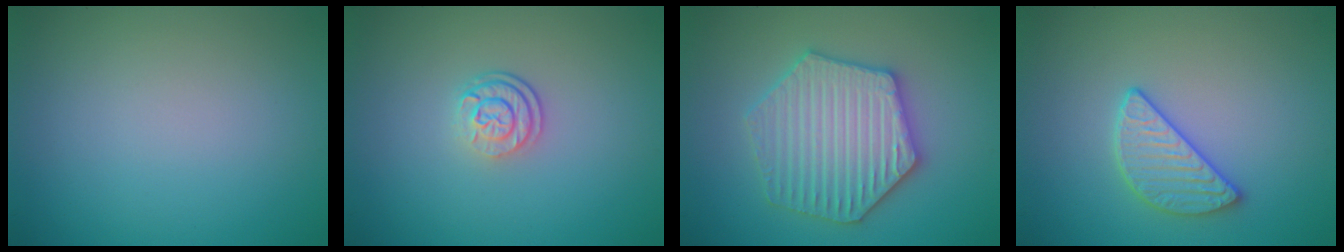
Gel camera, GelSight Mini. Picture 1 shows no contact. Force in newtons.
{"total": 2.5, "press": 1.9, "slide": 1.7}
{"total": 6.3, "press": 6.3, "slide": 1.0}
{"total": 2.8, "press": 2.7, "slide": 0.7}